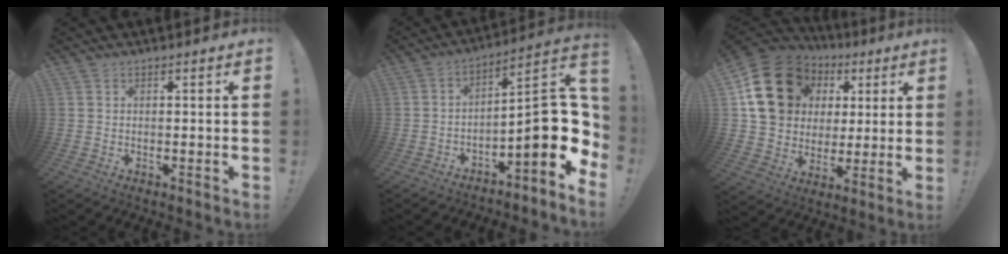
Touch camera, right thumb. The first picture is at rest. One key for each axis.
{"total": 18.1, "fx": -3.1, "fy": 6.0, "fz": 16.8, "tx": -0.232, "ty": 0.003, "tz": -0.044}
{"total": 21.5, "fx": 7.2, "fy": 17.0, "fz": 11.0, "tx": -0.167, "ty": -0.017, "tz": 0.155}